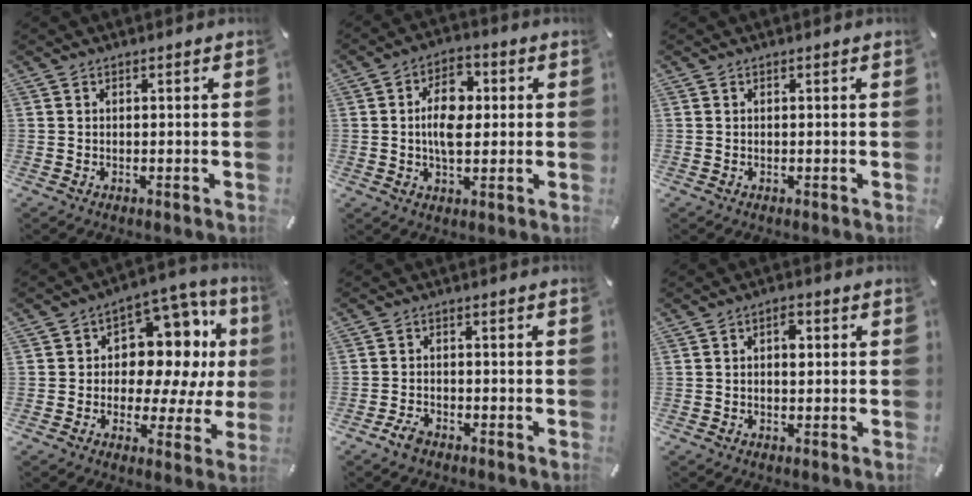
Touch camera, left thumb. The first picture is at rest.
{"total": 9.9, "force": [0.7, 6.2, 7.7], "torque": [-0.137, 0.006, 0.007]}
{"total": 0.0}
{"total": 13.6, "force": [3.8, 9.5, 8.9], "torque": [-0.110, -0.041, 0.073]}
{"total": 3.3, "force": [-2.3, 1.6, 1.6], "torque": [-0.041, 0.008, -0.048]}
{"total": 3.1, "force": [0.3, 1.8, 2.5], "torque": [-0.027, -0.003, -0.001]}